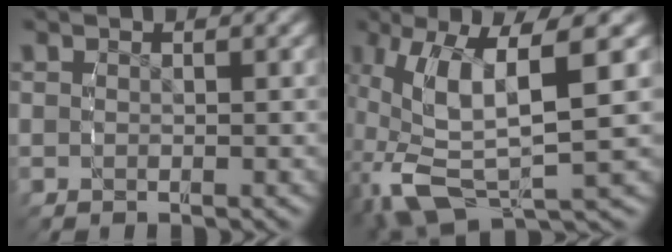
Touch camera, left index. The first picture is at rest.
{"total": 9.9, "force": [-2.2, 4.7, 8.4], "torque": [-0.175, -0.030, -0.009]}